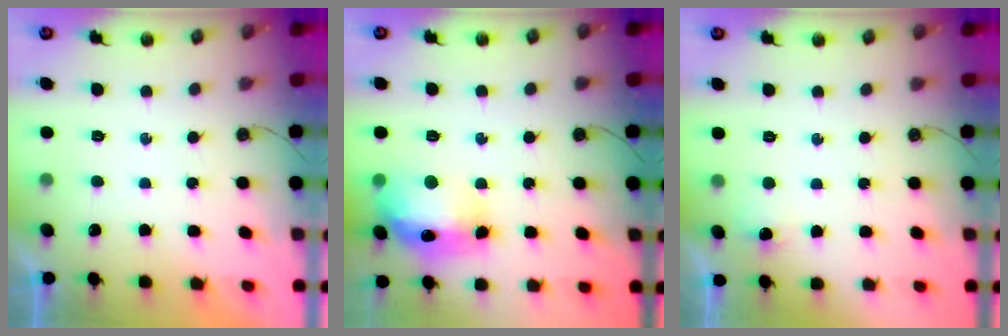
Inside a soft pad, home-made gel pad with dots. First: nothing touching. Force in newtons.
{"total": 14.4, "press": 14.3, "slide": 1.1}
{"total": 4.9, "press": 4.6, "slide": 1.4}